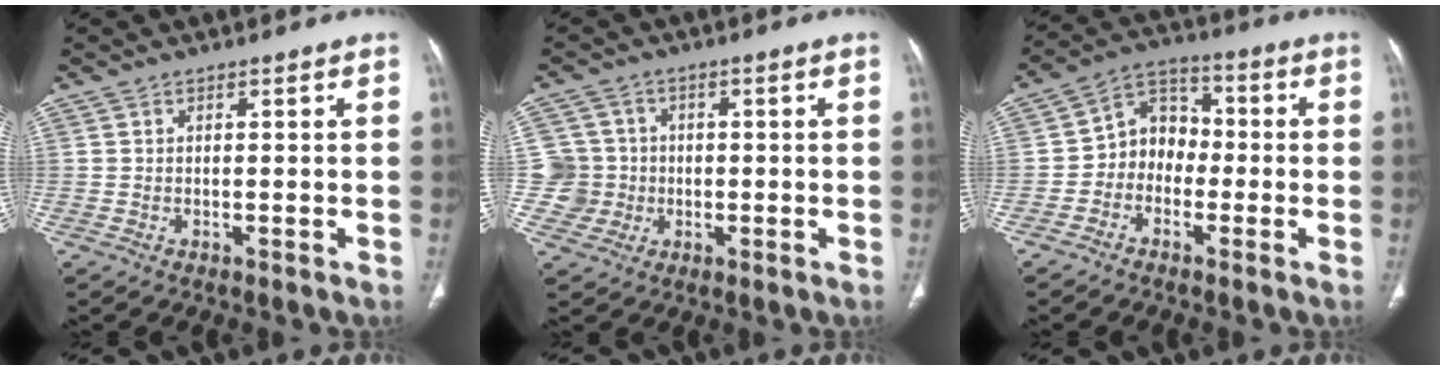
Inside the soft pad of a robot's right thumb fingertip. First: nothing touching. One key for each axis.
{"total": 6.8, "fx": -0.4, "fy": 6.8, "fz": 0.1, "tx": 0.026, "ty": 0.013, "tz": -0.010}
{"total": 8.1, "fx": -1.9, "fy": 6.8, "fz": 3.9, "tx": -0.028, "ty": 0.038, "tz": -0.051}